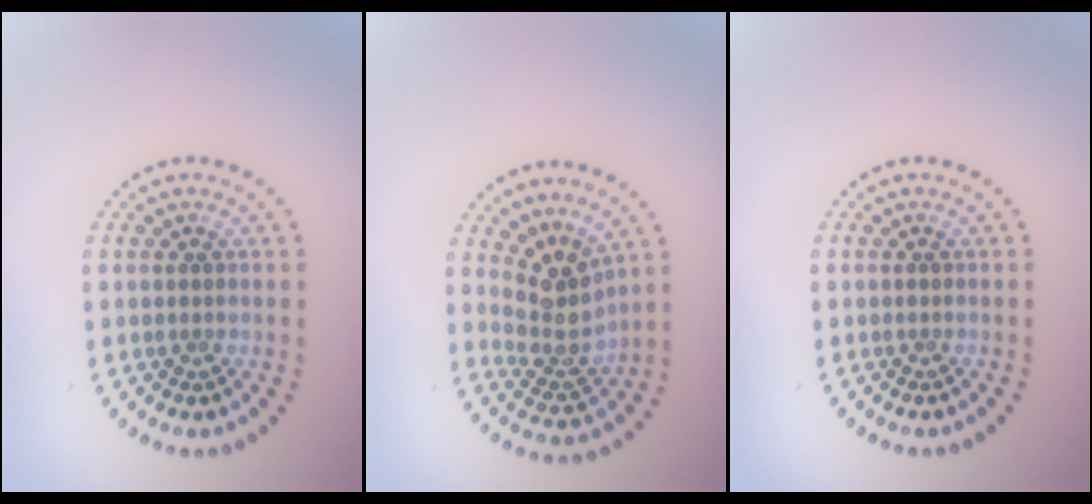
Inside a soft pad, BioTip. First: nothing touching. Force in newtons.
{"total": 3.8, "press": 2.7, "slide": 2.6}
{"total": 0.0}